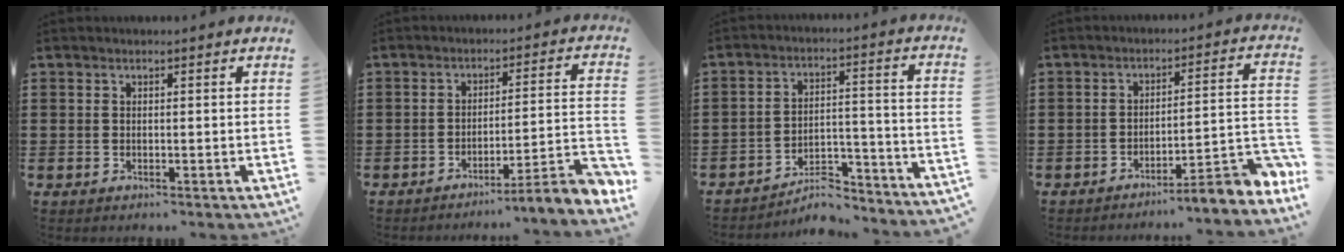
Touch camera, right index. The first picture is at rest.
{"total": 4.4, "force": [-3.3, -0.5, 2.8], "torque": [-0.050, -0.026, -0.069]}
{"total": 6.4, "force": [-5.9, 1.1, 2.3], "torque": [-0.033, 0.006, -0.113]}
{"total": 5.8, "force": [-4.5, 0.2, 3.6], "torque": [-0.056, -0.015, -0.087]}